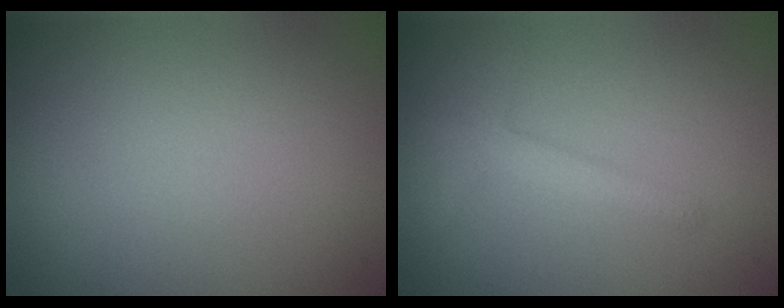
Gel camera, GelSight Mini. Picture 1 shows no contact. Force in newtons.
{"total": 1.8, "press": 1.8, "slide": 0.1}